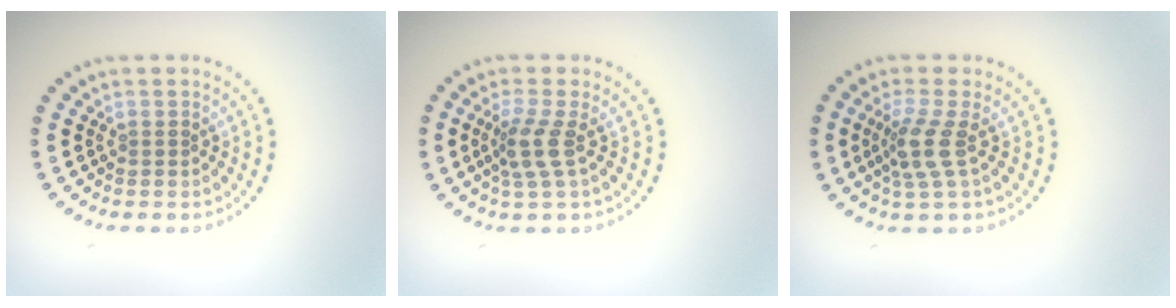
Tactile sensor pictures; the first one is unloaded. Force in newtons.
{"total": 2.5, "press": 1.9, "slide": 1.7}
{"total": 2.9, "press": 2.2, "slide": 1.8}